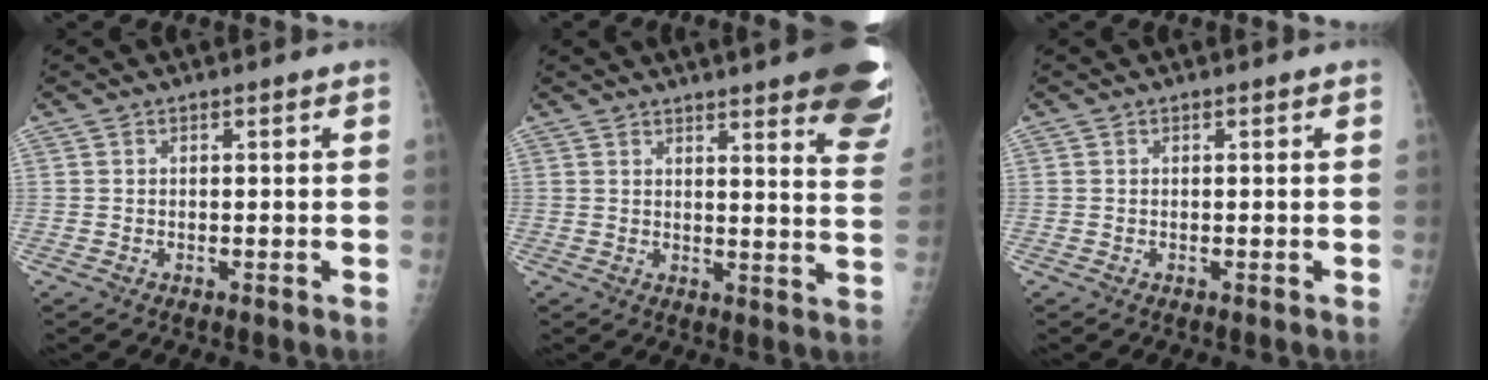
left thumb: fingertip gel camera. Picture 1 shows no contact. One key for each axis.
{"total": 19.9, "fx": 14.0, "fy": 3.4, "fz": 13.7, "tx": -0.142, "ty": -0.067, "tz": 0.154}
{"total": 0.0}